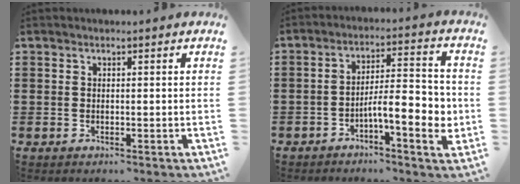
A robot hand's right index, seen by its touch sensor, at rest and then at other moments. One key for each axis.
{"total": 8.9, "fx": -2.7, "fy": 2.7, "fz": 8.0, "tx": -0.117, "ty": -0.001, "tz": -0.047}